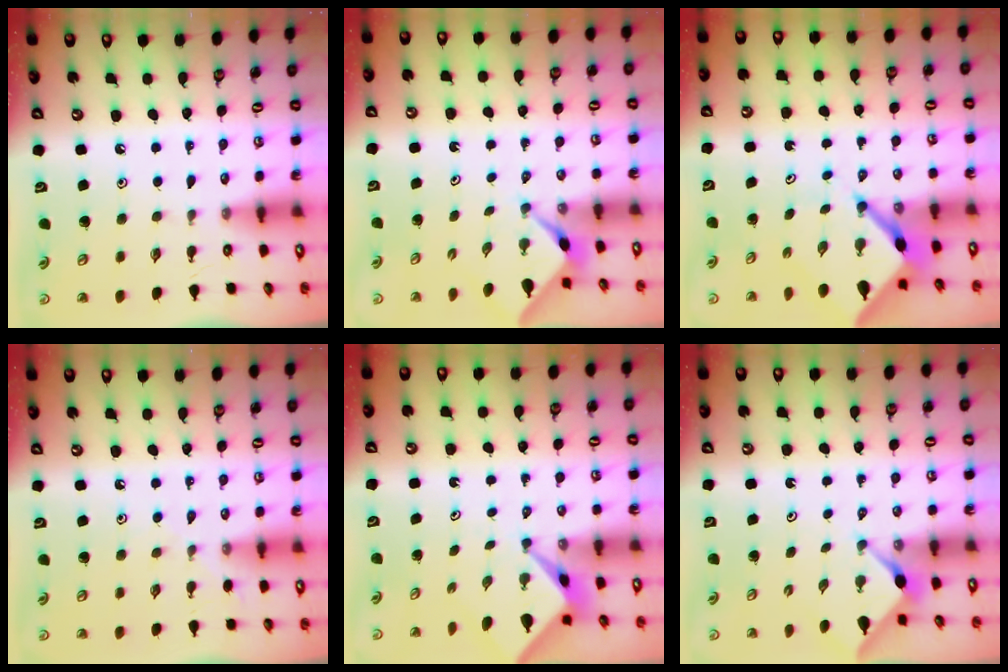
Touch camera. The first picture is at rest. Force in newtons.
{"total": 2.3, "press": 2.3, "slide": 0.3}
{"total": 6.4, "press": 6.4, "slide": 0.6}
{"total": 4.4, "press": 4.3, "slide": 0.7}
{"total": 2.2, "press": 2.2, "slide": 0.3}
{"total": 2.8, "press": 2.8, "slide": 0.5}